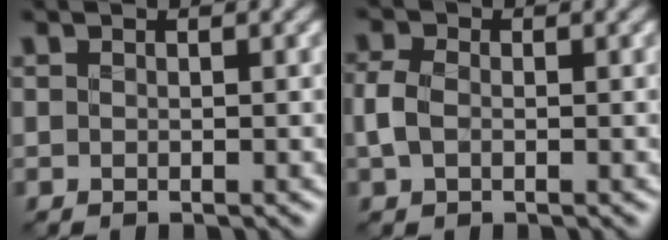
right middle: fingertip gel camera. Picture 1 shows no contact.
{"total": 1.8, "force": [-0.7, 1.2, 1.2], "torque": [-0.027, 0.001, -0.022]}